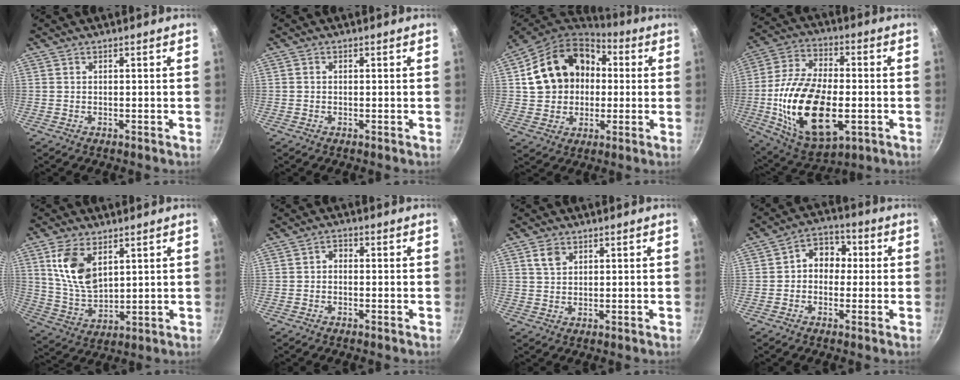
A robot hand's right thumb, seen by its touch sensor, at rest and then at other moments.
{"total": 0.5, "force": [-0.1, 0.5, 0.2], "torque": [-0.005, 0.003, -0.001]}
{"total": 18.9, "force": [2.6, 15.3, 10.8], "torque": [-0.172, 0.040, 0.046]}
{"total": 23.1, "force": [-4.1, 12.2, 19.2], "torque": [-0.356, 0.013, -0.066]}
{"total": 11.3, "force": [4.6, 6.3, 8.1], "torque": [-0.145, -0.030, 0.099]}
{"total": 1.8, "force": [-0.5, 1.3, 1.1], "torque": [-0.020, 0.013, -0.013]}
{"total": 3.2, "force": [1.5, 2.2, 1.7], "torque": [-0.022, 0.000, 0.028]}
{"total": 7.4, "force": [0.3, 6.0, 4.2], "torque": [-0.020, 0.019, -0.015]}